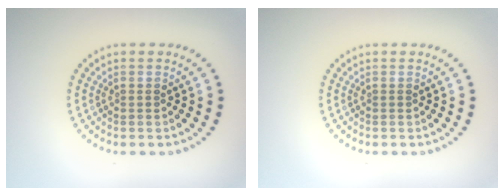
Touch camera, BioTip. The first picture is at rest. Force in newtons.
{"total": 0.0}